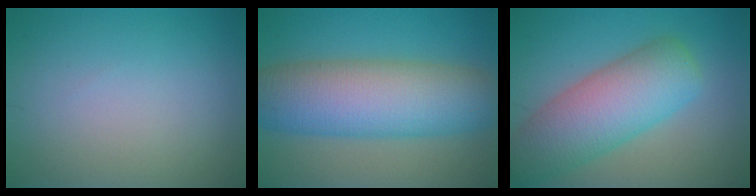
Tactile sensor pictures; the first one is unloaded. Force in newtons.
{"total": 10.7, "press": 10.6, "slide": 0.7}
{"total": 8.8, "press": 8.8, "slide": 0.4}